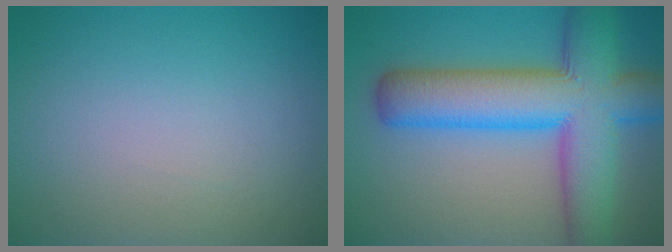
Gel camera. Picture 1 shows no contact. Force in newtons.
{"total": 11.0, "press": 11.0, "slide": 0.5}